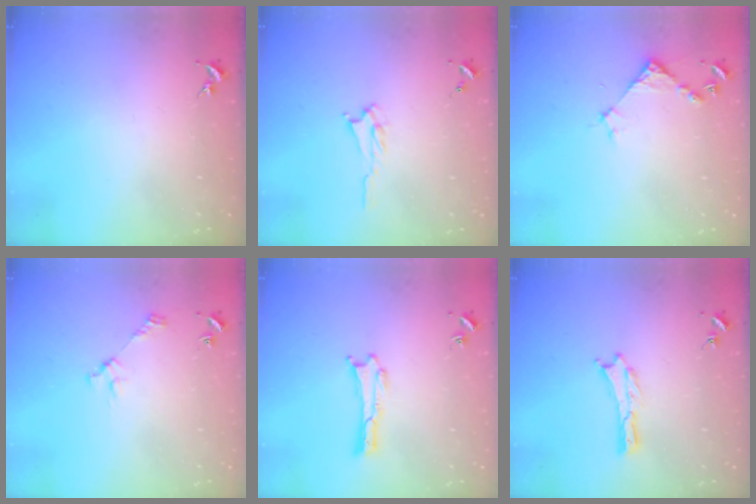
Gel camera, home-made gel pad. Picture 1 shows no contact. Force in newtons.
{"total": 1.6, "press": 1.5, "slide": 0.4}
{"total": 3.9, "press": 3.8, "slide": 0.3}
{"total": 3.1, "press": 3.1, "slide": 0.2}
{"total": 0.0}
{"total": 0.0}